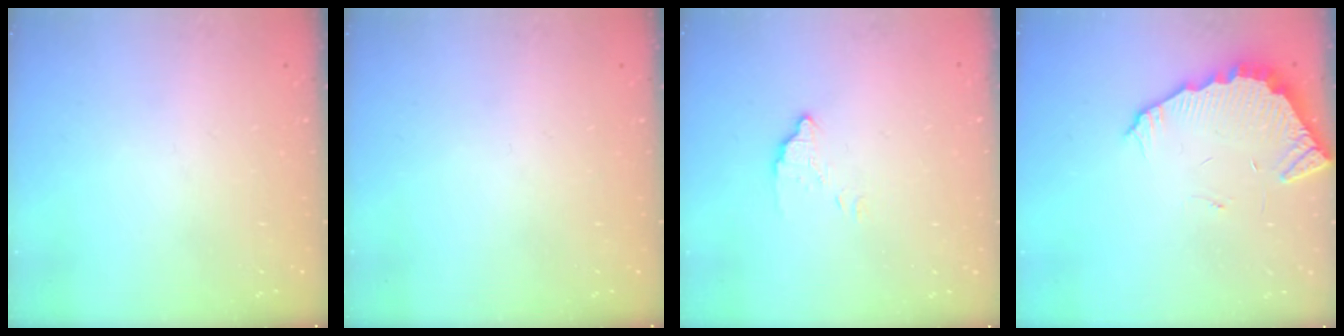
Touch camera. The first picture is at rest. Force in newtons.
{"total": 0.0}
{"total": 2.4, "press": 2.4, "slide": 0.0}
{"total": 3.9, "press": 3.9, "slide": 0.2}